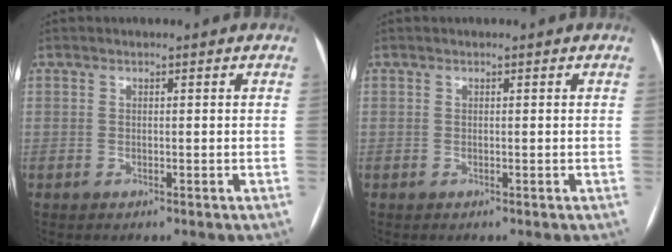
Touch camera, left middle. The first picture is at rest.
{"total": 0.0}